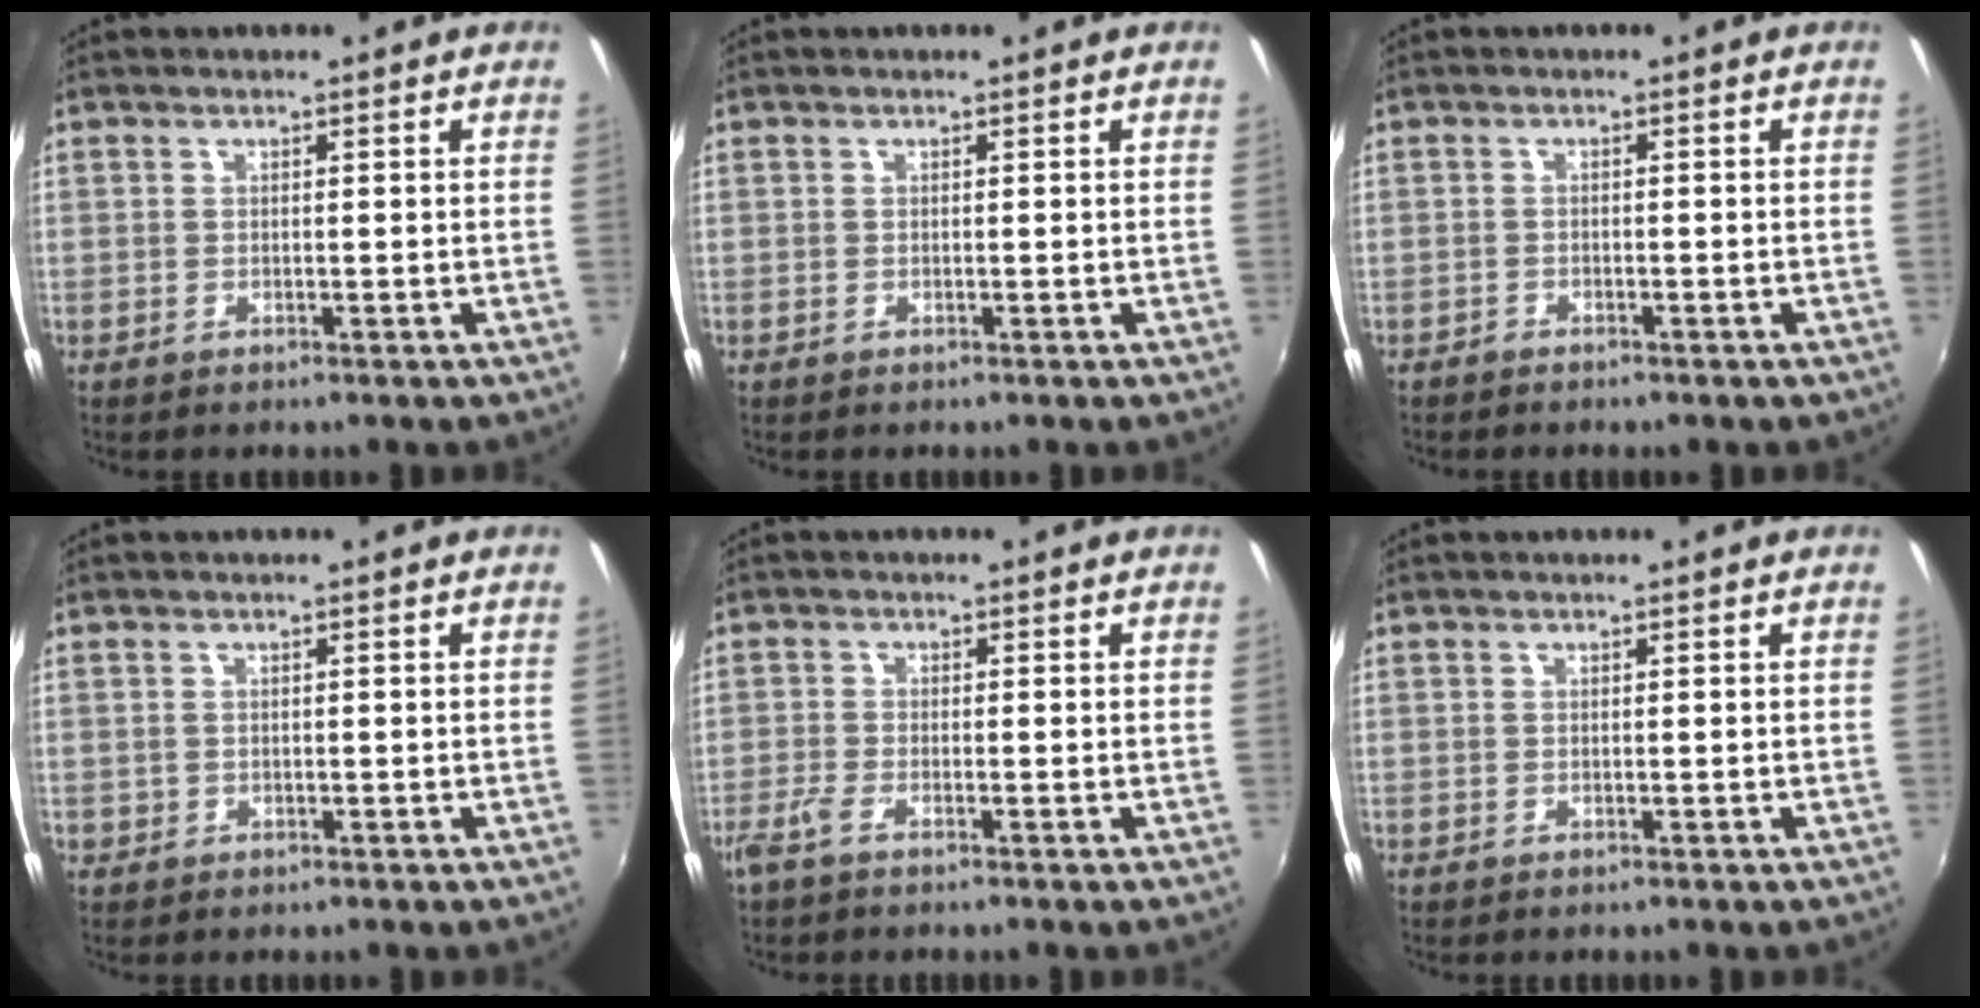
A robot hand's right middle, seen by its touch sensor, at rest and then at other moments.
{"total": 0.0}
{"total": 1.8, "force": [-1.6, 0.7, 0.5], "torque": [-0.017, -0.005, -0.026]}
{"total": 0.9, "force": [-0.2, 0.9, 0.2], "torque": [-0.003, -0.003, -0.003]}
{"total": 2.4, "force": [-1.9, 0.2, 1.6], "torque": [-0.042, -0.006, -0.042]}
{"total": 0.0}